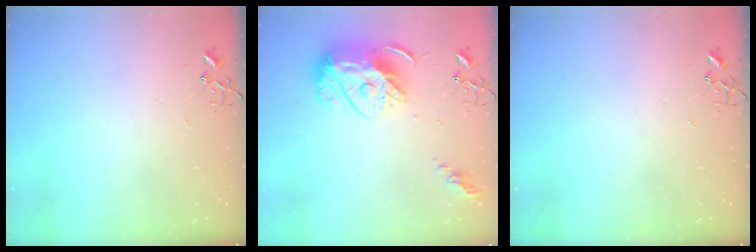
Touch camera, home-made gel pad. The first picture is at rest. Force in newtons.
{"total": 15.1, "press": 15.0, "slide": 1.1}
{"total": 0.0}